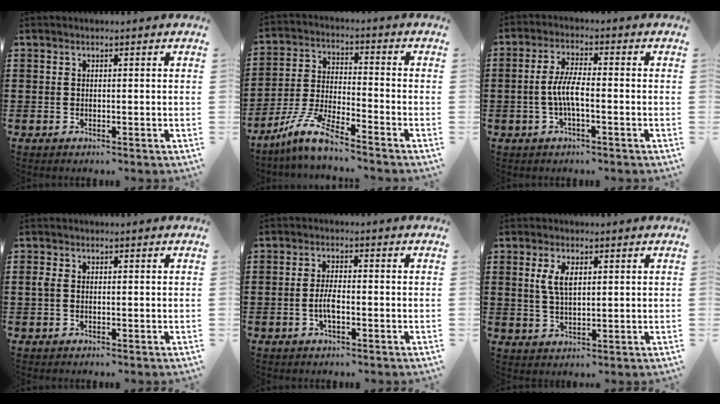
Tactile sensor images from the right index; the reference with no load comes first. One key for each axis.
{"total": 7.9, "fx": -6.7, "fy": 0.4, "fz": 4.2, "tx": -0.106, "ty": -0.010, "tz": -0.137}
{"total": 5.0, "fx": -1.1, "fy": 1.2, "fz": 4.7, "tx": -0.111, "ty": -0.005, "tz": -0.031}
{"total": 1.4, "fx": -0.1, "fy": 0.9, "fz": 1.1, "tx": -0.031, "ty": 0.001, "tz": -0.006}
{"total": 3.5, "fx": -1.0, "fy": 1.2, "fz": 3.2, "tx": -0.073, "ty": -0.001, "tz": -0.023}
{"total": 4.3, "fx": 1.3, "fy": 1.9, "fz": 3.6, "tx": -0.077, "ty": 0.008, "tz": 0.022}